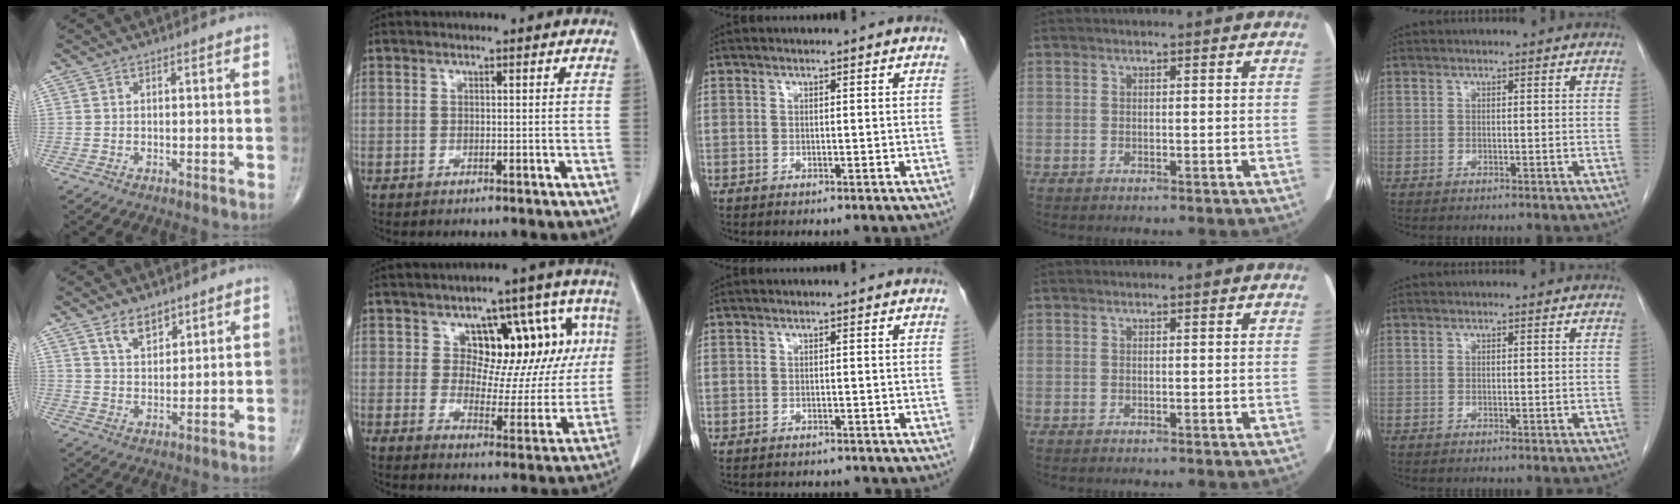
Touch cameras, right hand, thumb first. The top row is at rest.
{"thumb": {"total": 5.5, "force": [3.8, 2.8, 2.8], "torque": [-0.027, -0.030, 0.072]}, "index": {"total": 14.4, "force": [4.9, 7.8, 11.1], "torque": [-0.120, 0.034, 0.074]}, "middle": {"total": 2.9, "force": [-2.8, 0.9, 0.4], "torque": [-0.004, -0.002, -0.033]}}